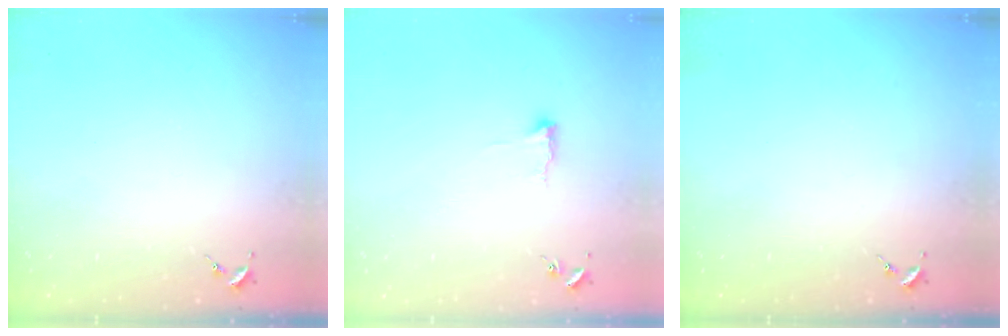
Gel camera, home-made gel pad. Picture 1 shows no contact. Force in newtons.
{"total": 6.4, "press": 6.3, "slide": 0.8}
{"total": 0.0}